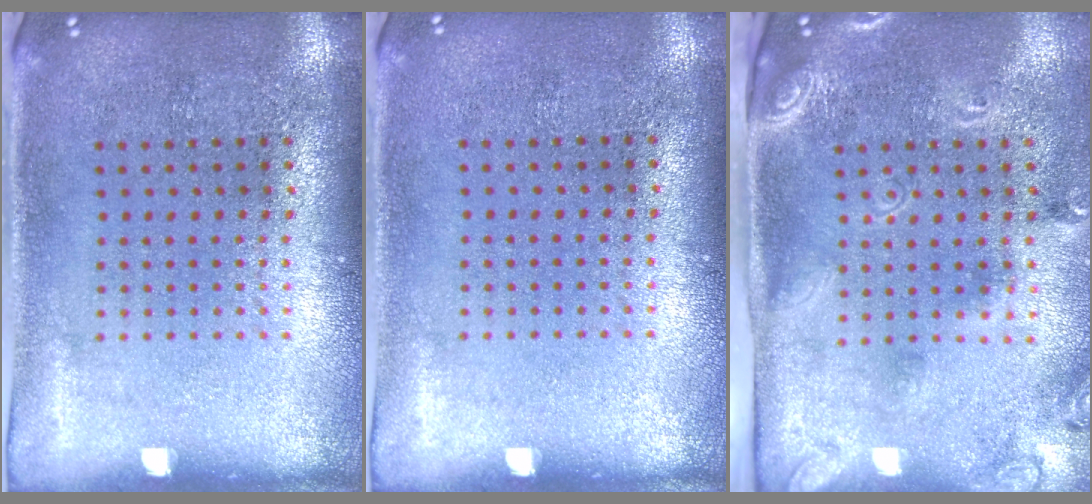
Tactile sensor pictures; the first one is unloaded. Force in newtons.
{"total": 0.0}
{"total": 2.5, "press": 1.7, "slide": 1.9}